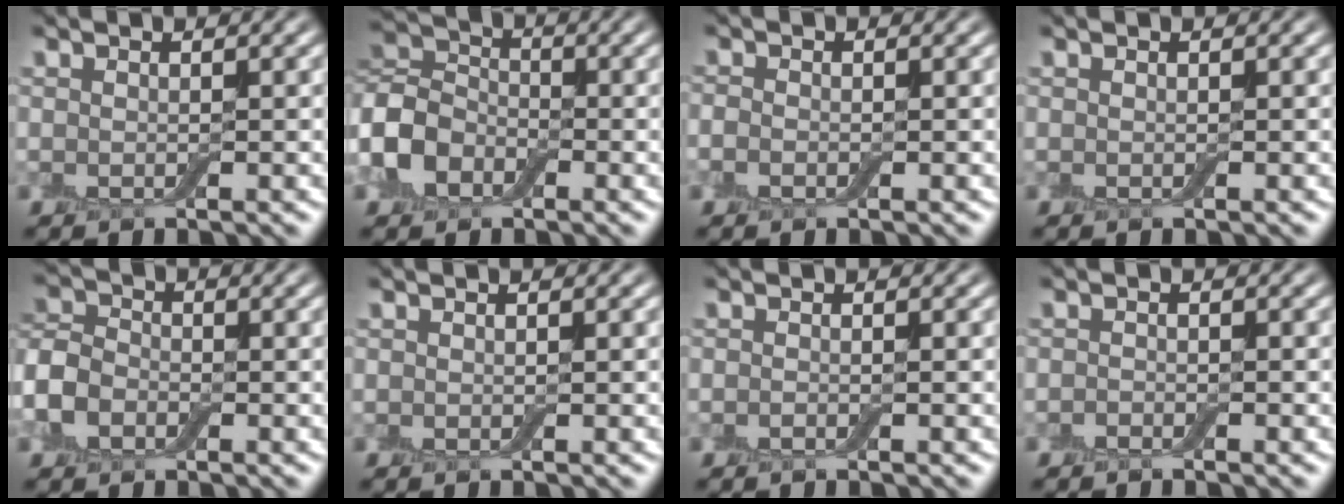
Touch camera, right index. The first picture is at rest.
{"total": 4.7, "force": [-1.7, 3.9, 1.9], "torque": [-0.042, 0.011, -0.049]}
{"total": 0.9, "force": [-0.5, 0.8, 0.2], "torque": [-0.006, 0.005, -0.014]}
{"total": 0.0}
{"total": 4.0, "force": [-1.6, 3.2, 1.8], "torque": [-0.043, 0.011, -0.046]}
{"total": 0.0}
{"total": 0.5, "force": [-0.5, 0.2, 0.0], "torque": [0.000, 0.000, -0.011]}
{"total": 0.7, "force": [-0.7, 0.2, -0.2], "torque": [0.004, 0.003, -0.015]}